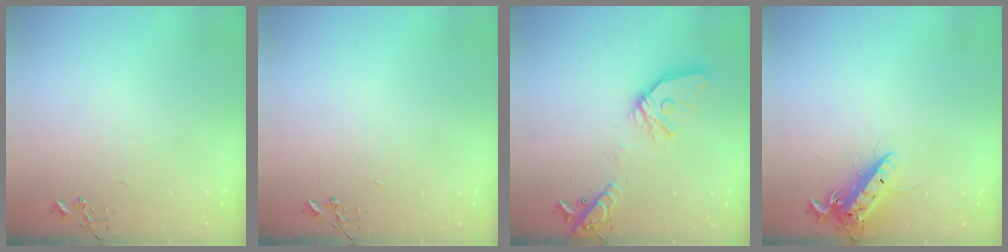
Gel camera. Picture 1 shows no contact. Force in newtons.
{"total": 0.0}
{"total": 18.3, "press": 18.2, "slide": 2.6}
{"total": 14.8, "press": 14.5, "slide": 2.8}